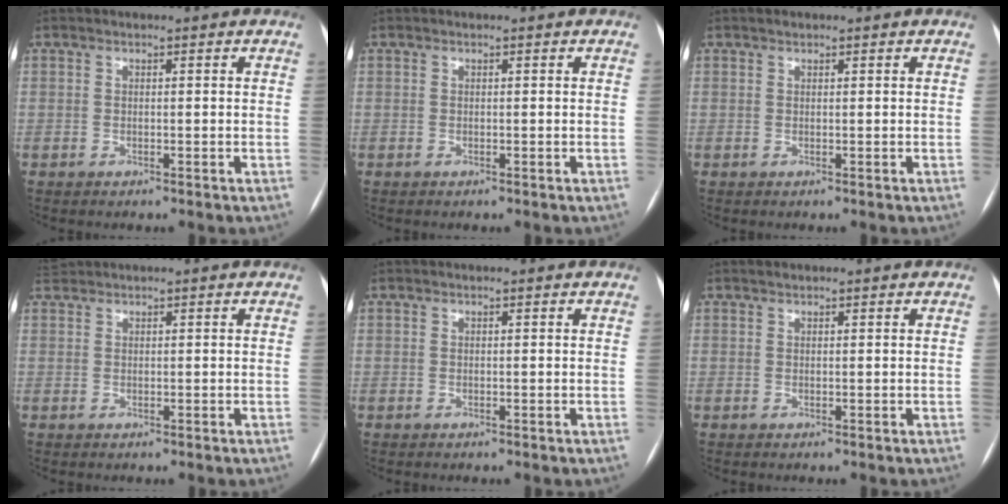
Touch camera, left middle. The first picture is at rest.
{"total": 0.0}
{"total": 0.0}
{"total": 0.9, "force": [0.9, 0.1, -0.1], "torque": [-0.005, 0.018, 0.024]}
{"total": 0.0}
{"total": 0.0}